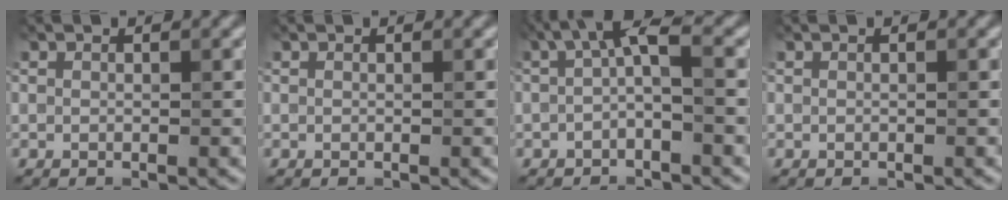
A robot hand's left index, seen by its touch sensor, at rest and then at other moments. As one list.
[{"total": 0.0}, {"total": 2.9, "force": [0.0, 0.4, 2.9], "torque": [-0.057, 0.017, -0.008]}, {"total": 0.0}]